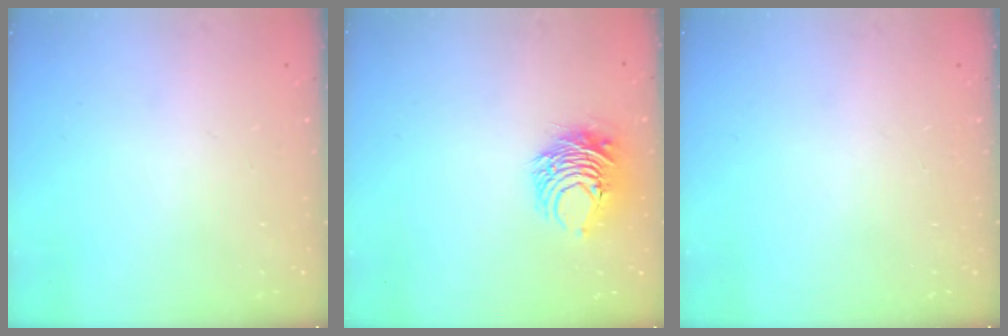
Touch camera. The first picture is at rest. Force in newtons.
{"total": 9.8, "press": 9.7, "slide": 0.9}
{"total": 0.0}